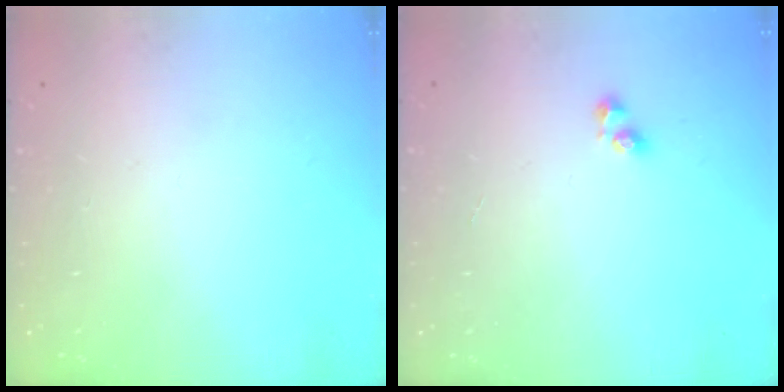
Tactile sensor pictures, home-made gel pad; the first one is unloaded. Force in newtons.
{"total": 2.5, "press": 2.2, "slide": 1.3}